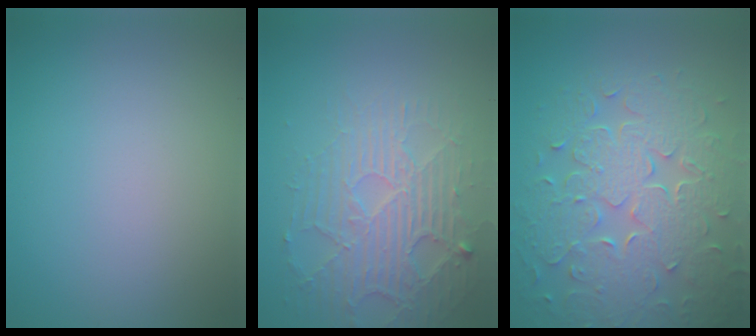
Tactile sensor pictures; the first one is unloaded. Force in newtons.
{"total": 4.6, "press": 4.1, "slide": 2.1}
{"total": 8.9, "press": 6.3, "slide": 6.3}